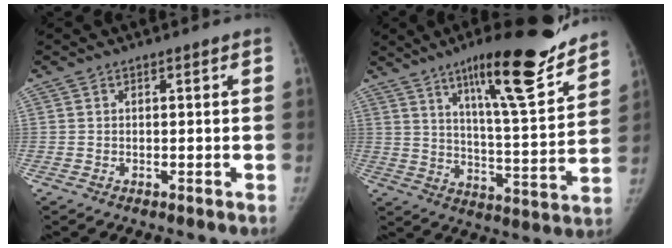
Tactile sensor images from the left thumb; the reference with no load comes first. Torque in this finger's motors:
{"motor_torque": [0.34, 0.20, 1.57, -1.20, 0.44]}